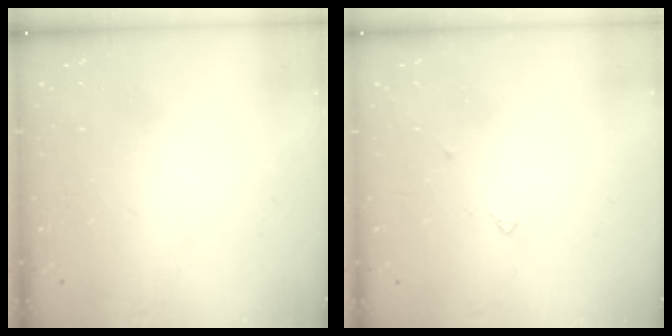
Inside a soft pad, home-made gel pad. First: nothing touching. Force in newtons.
{"total": 3.7, "press": 3.7, "slide": 0.3}